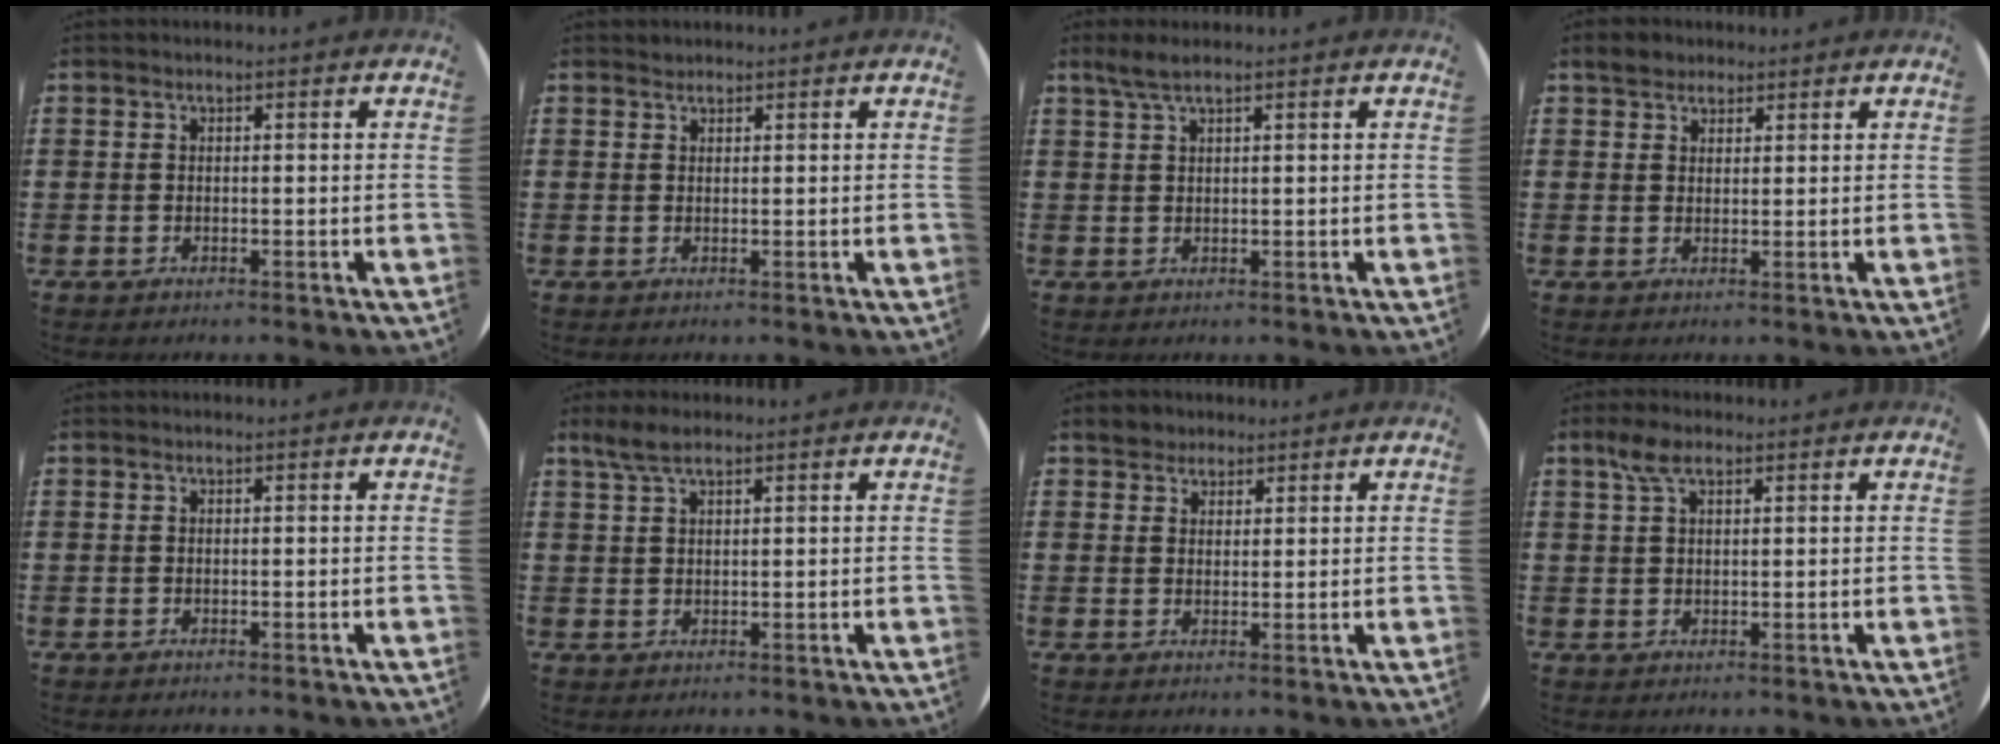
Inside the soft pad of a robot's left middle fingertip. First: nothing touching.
{"total": 0.6, "force": [0.6, 0.1, -0.1], "torque": [0.002, 0.003, 0.011]}
{"total": 2.2, "force": [1.6, 0.2, 1.5], "torque": [-0.032, 0.002, 0.029]}
{"total": 2.6, "force": [2.2, 1.3, 0.3], "torque": [-0.004, 0.004, 0.043]}
{"total": 0.0}
{"total": 2.9, "force": [2.2, 0.8, 1.7], "torque": [-0.039, 0.004, 0.040]}
{"total": 2.5, "force": [2.2, 1.2, -0.1], "torque": [0.002, 0.003, 0.042]}
{"total": 3.4, "force": [2.0, 1.5, 2.3], "torque": [-0.051, 0.008, 0.036]}